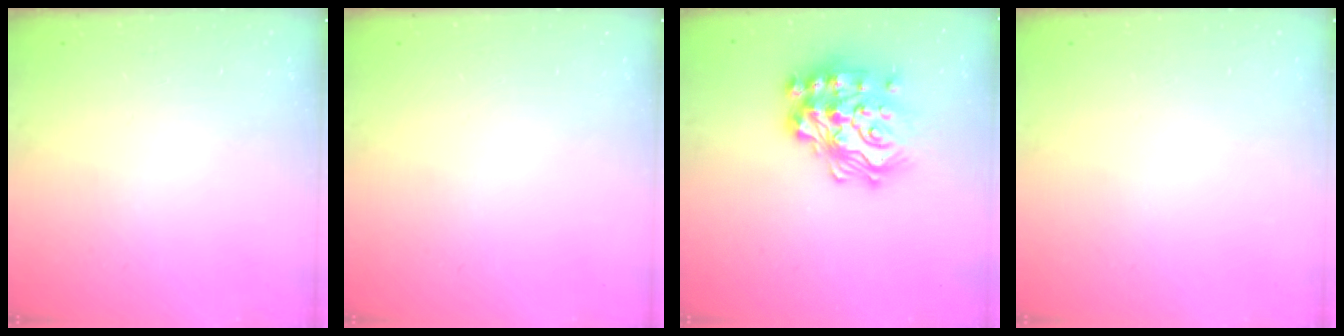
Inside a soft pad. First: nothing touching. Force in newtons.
{"total": 0.0}
{"total": 21.8, "press": 21.7, "slide": 1.8}
{"total": 0.0}